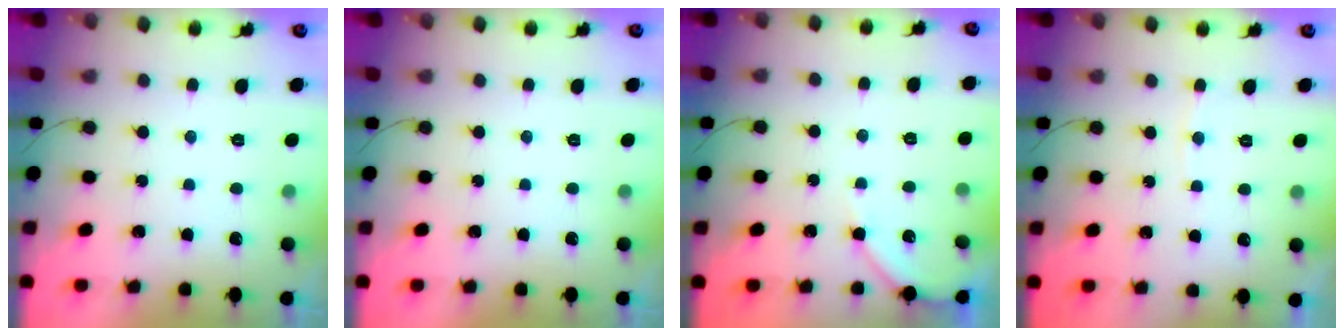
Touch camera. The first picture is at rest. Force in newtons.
{"total": 0.0}
{"total": 4.9, "press": 4.9, "slide": 0.6}
{"total": 2.9, "press": 2.9, "slide": 0.3}